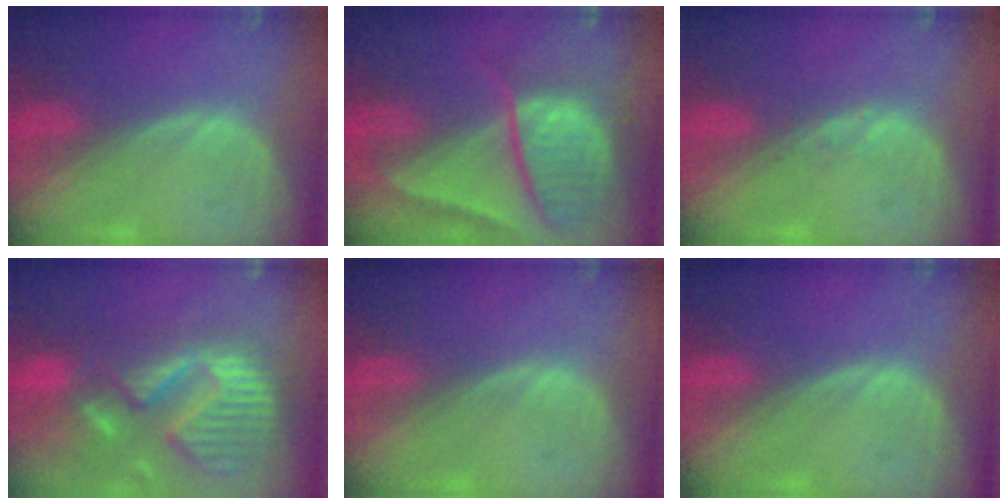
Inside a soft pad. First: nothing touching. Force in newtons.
{"total": 10.6, "press": 8.9, "slide": 5.7}
{"total": 0.8, "press": 0.7, "slide": 0.1}
{"total": 14.1, "press": 11.7, "slide": 7.7}
{"total": 0.0}
{"total": 0.0}